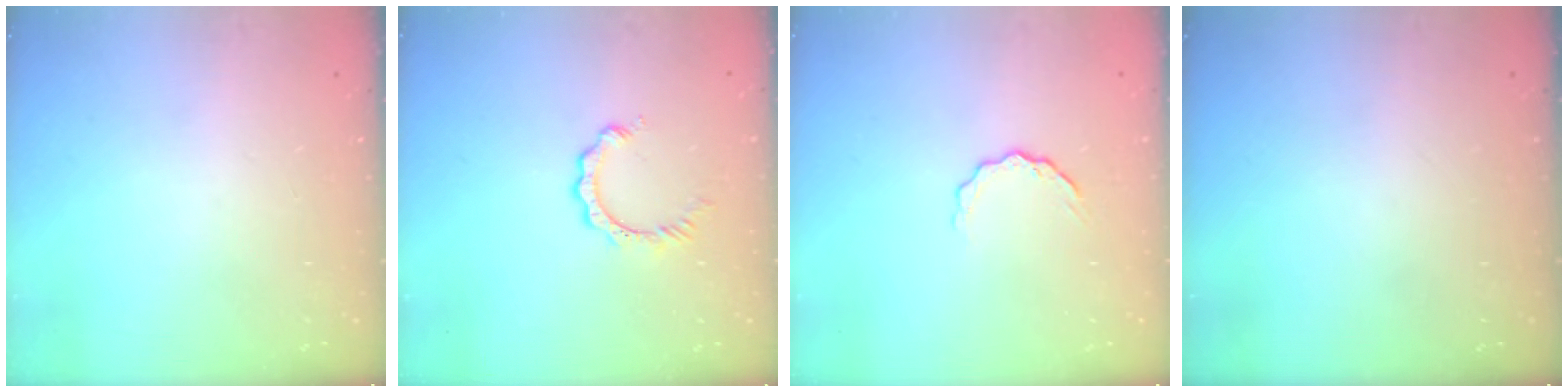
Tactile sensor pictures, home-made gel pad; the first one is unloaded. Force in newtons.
{"total": 2.8, "press": 2.8, "slide": 0.5}
{"total": 5.2, "press": 5.2, "slide": 0.6}
{"total": 0.0}